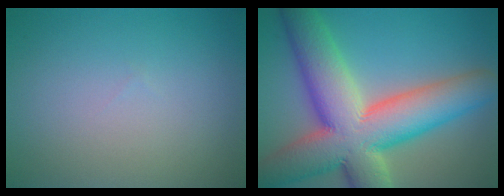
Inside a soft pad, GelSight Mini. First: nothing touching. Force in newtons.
{"total": 14.1, "press": 14.1, "slide": 1.1}